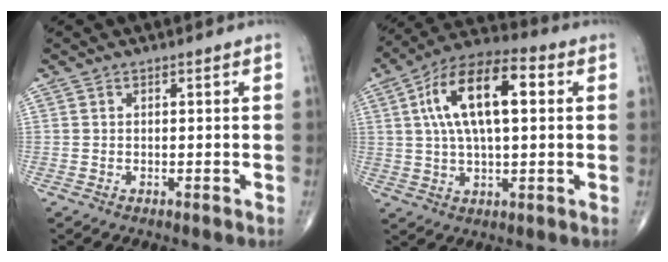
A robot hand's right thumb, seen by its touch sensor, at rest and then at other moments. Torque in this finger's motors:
{"motor_torque": [1.16, 3.85, 1.78, 0.47, 0.22]}